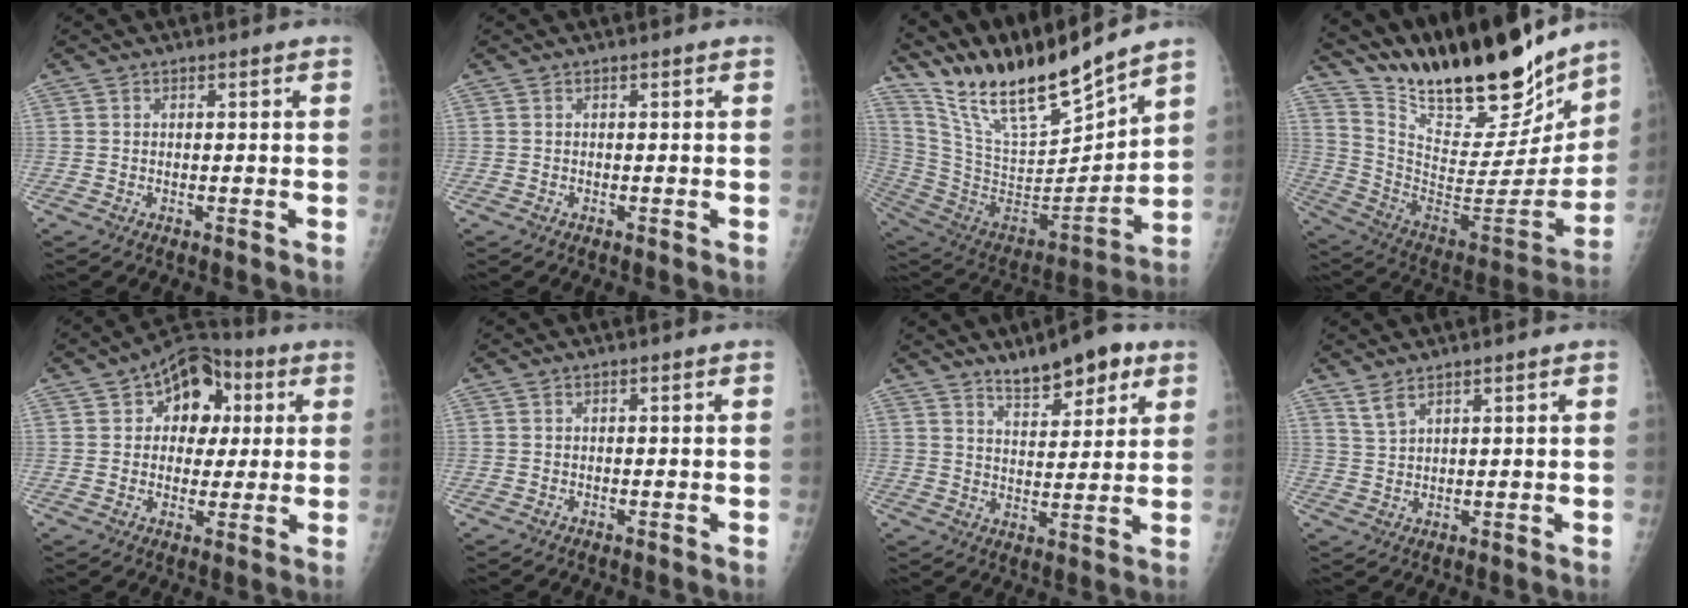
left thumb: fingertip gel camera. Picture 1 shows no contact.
{"total": 0.0}
{"total": 21.9, "force": [18.6, 3.3, 11.0], "torque": [-0.163, -0.096, 0.352]}
{"total": 29.2, "force": [23.5, 8.6, 15.0], "torque": [-0.214, -0.099, 0.373]}
{"total": 11.7, "force": [3.0, 8.7, 7.3], "torque": [-0.047, 0.010, 0.036]}
{"total": 0.0}
{"total": 9.4, "force": [6.4, 3.4, 5.9], "torque": [-0.068, -0.033, 0.101]}
{"total": 1.8, "force": [1.3, 0.3, 1.3], "torque": [-0.032, 0.002, 0.032]}